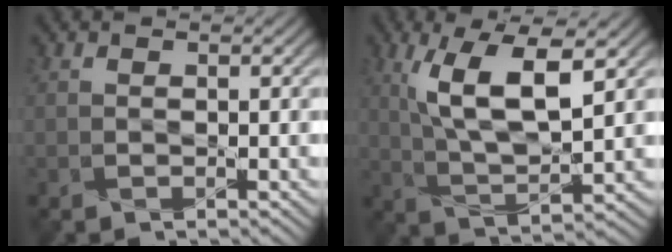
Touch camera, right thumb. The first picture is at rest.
{"total": 10.0, "force": [3.6, 3.5, 8.6], "torque": [-0.169, 0.000, 0.075]}